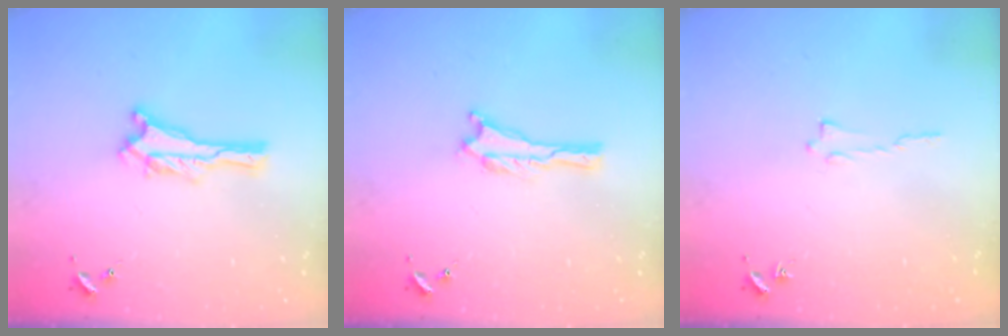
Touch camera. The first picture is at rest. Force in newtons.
{"total": 0.0}
{"total": 0.0}